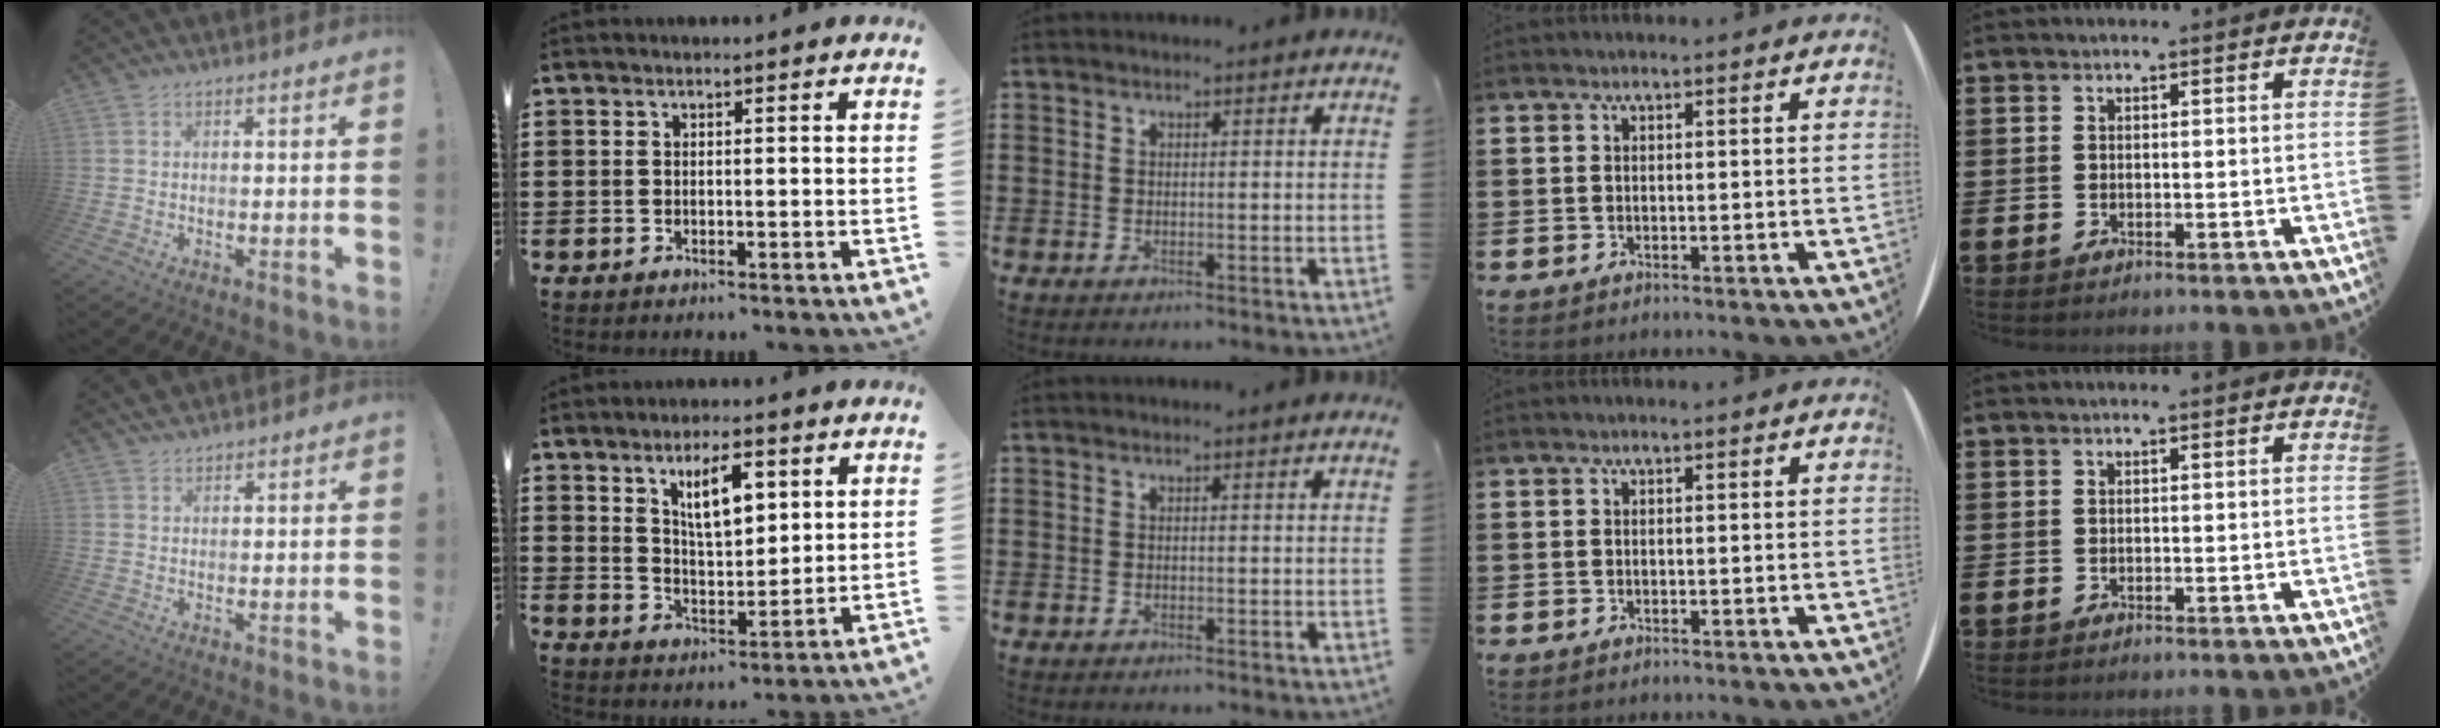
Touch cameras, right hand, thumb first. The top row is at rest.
{"thumb": {"total": 1.9, "force": [1.7, 0.8, 0.1], "torque": [-0.004, -0.009, 0.033]}, "index": {"total": 7.5, "force": [3.4, 3.0, 6.0], "torque": [-0.104, -0.001, 0.054]}}